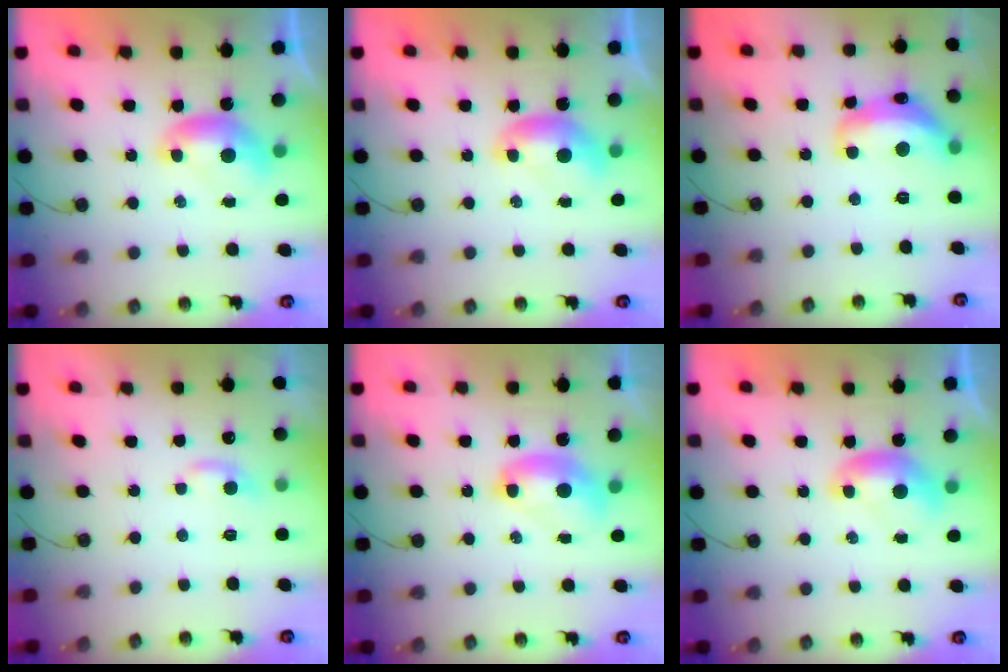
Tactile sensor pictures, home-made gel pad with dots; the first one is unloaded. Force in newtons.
{"total": 0.0}
{"total": 7.0, "press": 7.0, "slide": 0.6}
{"total": 1.3, "press": 1.1, "slide": 0.7}
{"total": 2.7, "press": 2.7, "slide": 0.1}
{"total": 0.0}